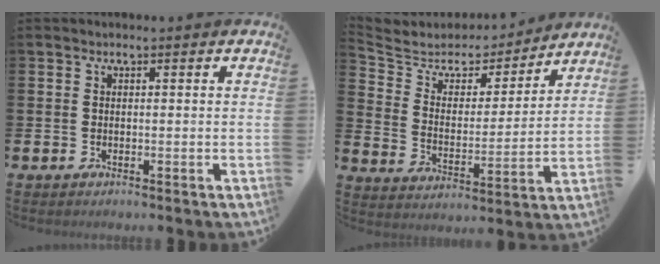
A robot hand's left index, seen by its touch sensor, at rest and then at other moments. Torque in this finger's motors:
{"motor_torque": [0.01, -0.10, 0.03, 0.01]}